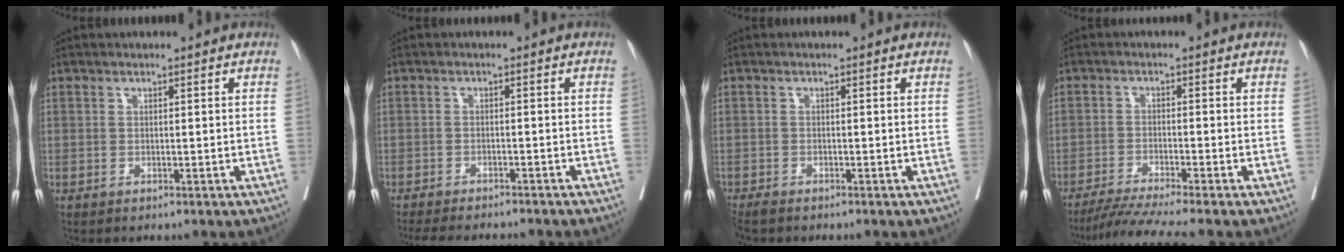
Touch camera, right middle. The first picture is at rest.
{"total": 12.2, "force": [-11.0, 1.9, 4.9], "torque": [-0.069, -0.017, -0.142]}
{"total": 2.3, "force": [-2.0, 0.5, 0.8], "torque": [-0.016, -0.006, -0.034]}
{"total": 7.6, "force": [-6.4, -1.8, 3.7], "torque": [-0.050, -0.026, -0.108]}